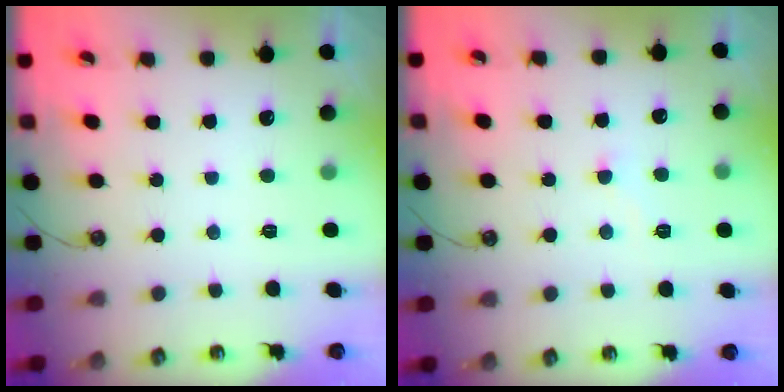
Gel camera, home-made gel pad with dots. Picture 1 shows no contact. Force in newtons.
{"total": 3.3, "press": 3.3, "slide": 0.4}